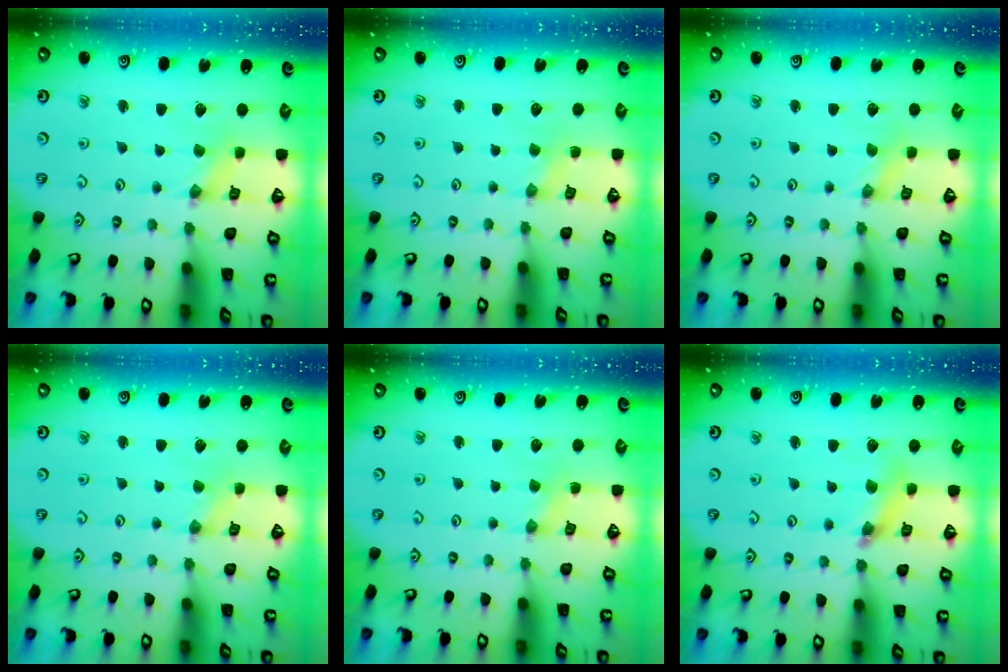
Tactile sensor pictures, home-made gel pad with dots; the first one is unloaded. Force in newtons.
{"total": 1.3, "press": 1.2, "slide": 0.2}
{"total": 0.0}
{"total": 0.9, "press": 0.9, "slide": 0.2}
{"total": 1.3, "press": 1.2, "slide": 0.2}
{"total": 7.1, "press": 7.0, "slide": 0.8}